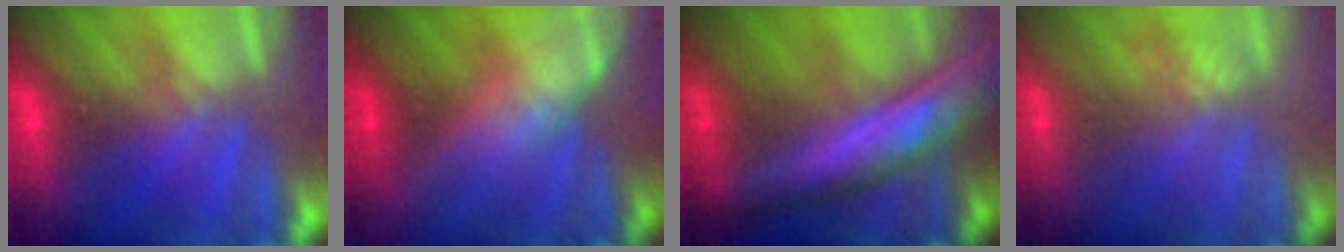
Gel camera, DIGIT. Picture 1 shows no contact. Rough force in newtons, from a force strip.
{"total": 2.8}
{"total": 9.3}
{"total": 2.7}